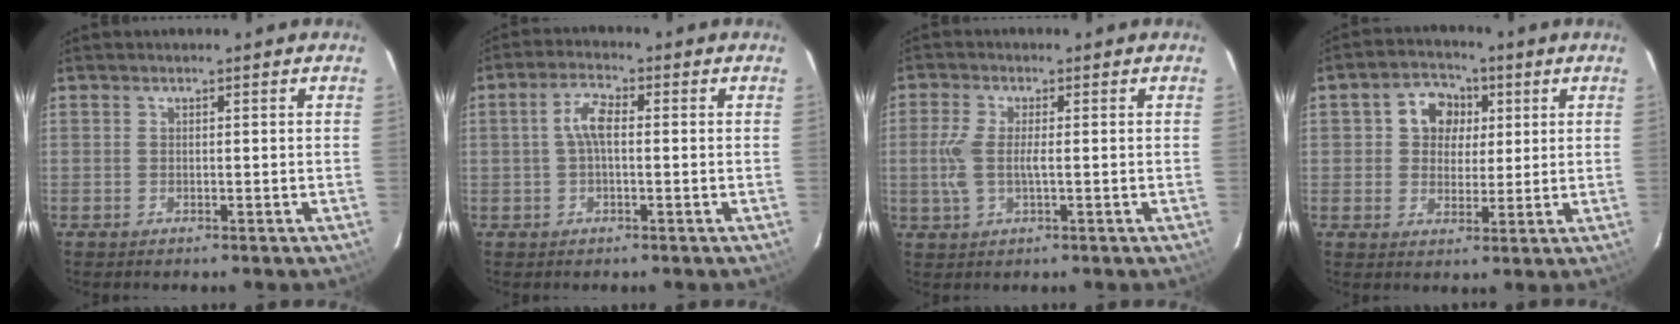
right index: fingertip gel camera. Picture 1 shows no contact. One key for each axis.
{"total": 4.4, "fx": 0.1, "fy": 1.7, "fz": 4.0, "tx": -0.084, "ty": 0.012, "tz": 0.000}
{"total": 5.5, "fx": -0.4, "fy": 1.9, "fz": 5.1, "tx": -0.115, "ty": -0.001, "tz": -0.008}
{"total": 7.4, "fx": 1.8, "fy": 6.4, "fz": 3.3, "tx": -0.060, "ty": 0.024, "tz": 0.031}